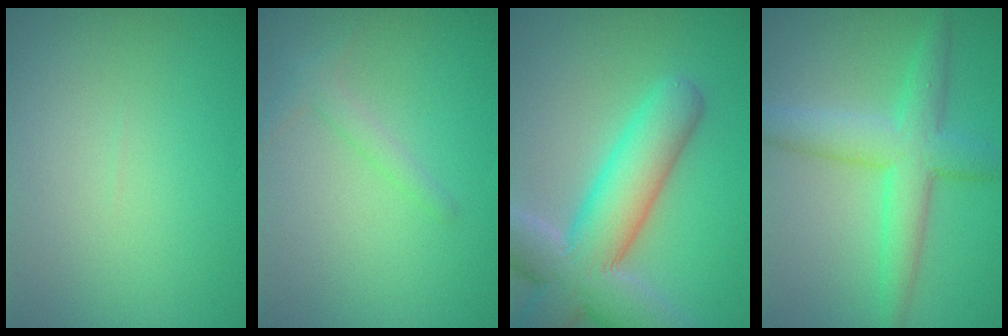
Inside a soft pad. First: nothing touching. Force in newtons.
{"total": 1.4, "press": 1.4, "slide": 0.0}
{"total": 10.1, "press": 10.0, "slide": 0.8}
{"total": 5.3, "press": 5.3, "slide": 0.2}